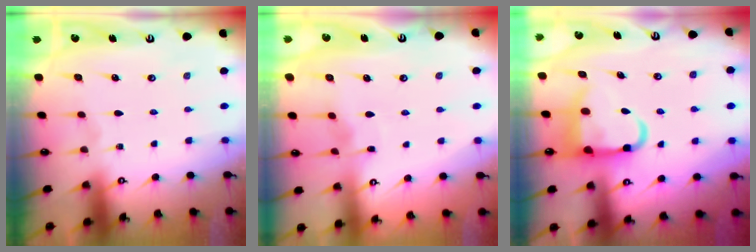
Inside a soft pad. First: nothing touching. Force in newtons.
{"total": 3.5, "press": 3.5, "slide": 0.5}
{"total": 9.5, "press": 9.4, "slide": 1.3}